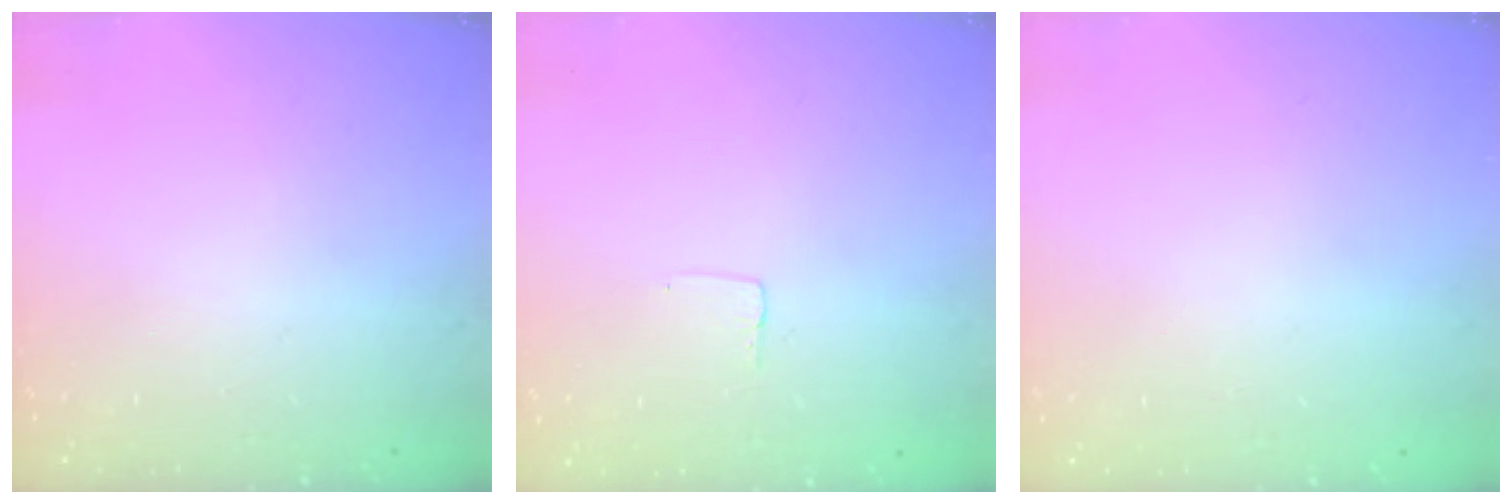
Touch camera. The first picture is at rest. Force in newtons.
{"total": 2.5, "press": 2.5, "slide": 0.1}
{"total": 0.0}